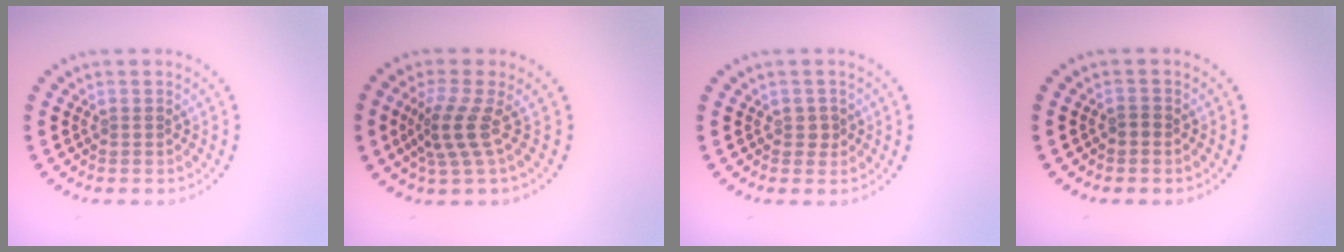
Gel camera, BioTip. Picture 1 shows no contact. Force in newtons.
{"total": 3.0, "press": 2.2, "slide": 2.1}
{"total": 0.9, "press": 0.9, "slide": 0.2}
{"total": 0.7, "press": 0.6, "slide": 0.3}